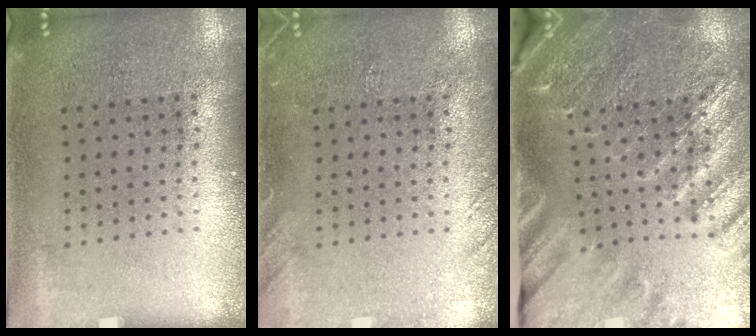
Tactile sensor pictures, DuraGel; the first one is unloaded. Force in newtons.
{"total": 1.5, "press": 1.5, "slide": 0.2}
{"total": 3.0, "press": 3.0, "slide": 0.5}